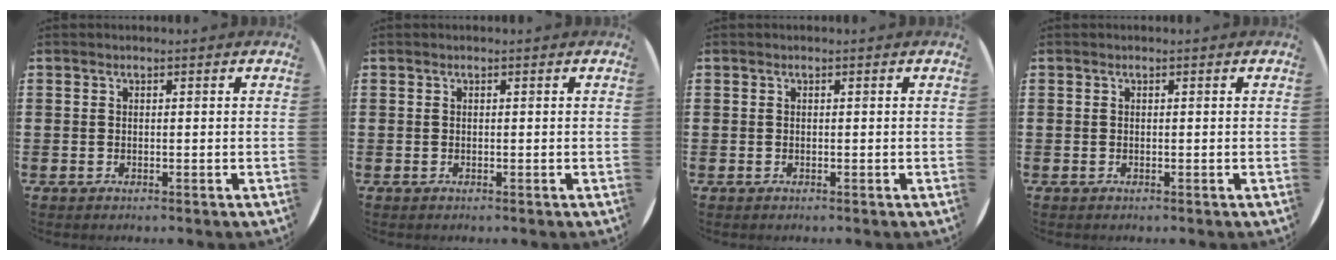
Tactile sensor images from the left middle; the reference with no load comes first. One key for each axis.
{"total": 0.0}
{"total": 0.0}
{"total": 0.0}